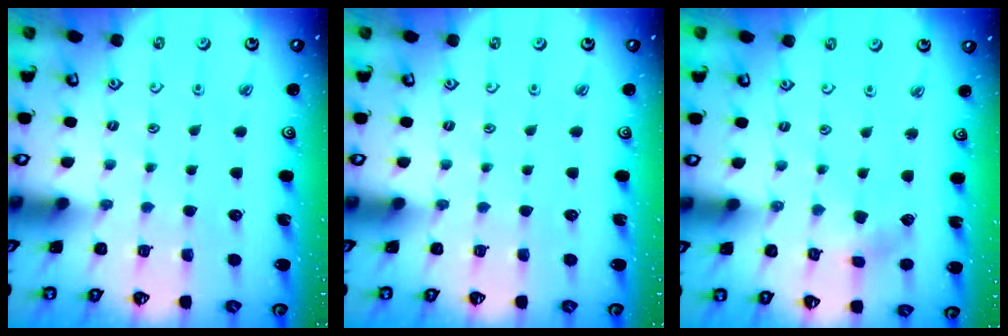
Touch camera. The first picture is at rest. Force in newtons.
{"total": 0.0}
{"total": 2.6, "press": 2.6, "slide": 0.4}